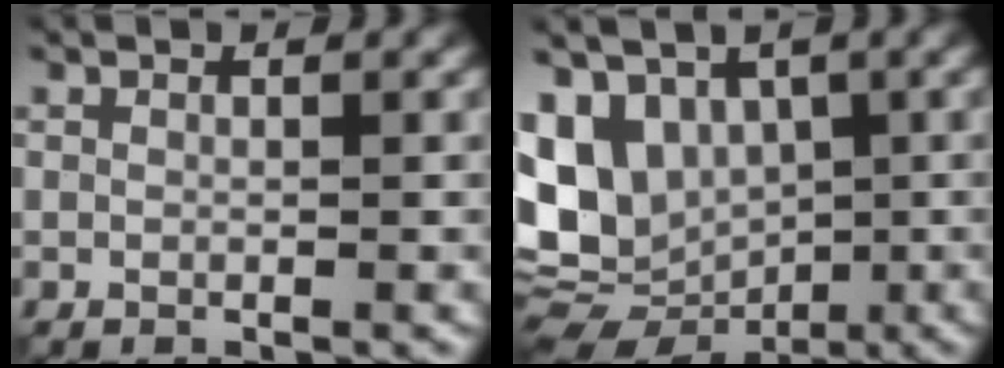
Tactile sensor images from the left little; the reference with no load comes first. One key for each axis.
{"total": 9.7, "fx": -0.3, "fy": 7.9, "fz": 5.6, "tx": -0.107, "ty": 0.007, "tz": 0.000}